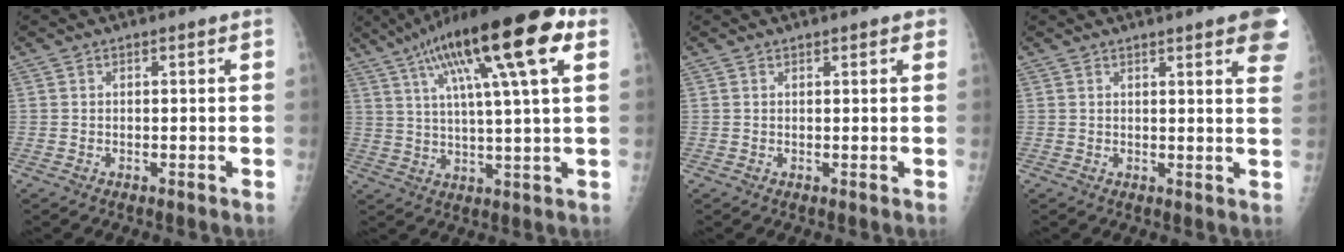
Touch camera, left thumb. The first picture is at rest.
{"total": 21.8, "force": [10.1, 4.1, 18.9], "torque": [-0.309, 0.005, 0.159]}
{"total": 1.4, "force": [1.0, 0.5, 0.9], "torque": [-0.006, -0.002, 0.010]}
{"total": 9.9, "force": [5.8, 1.7, 7.9], "torque": [-0.074, -0.012, 0.057]}